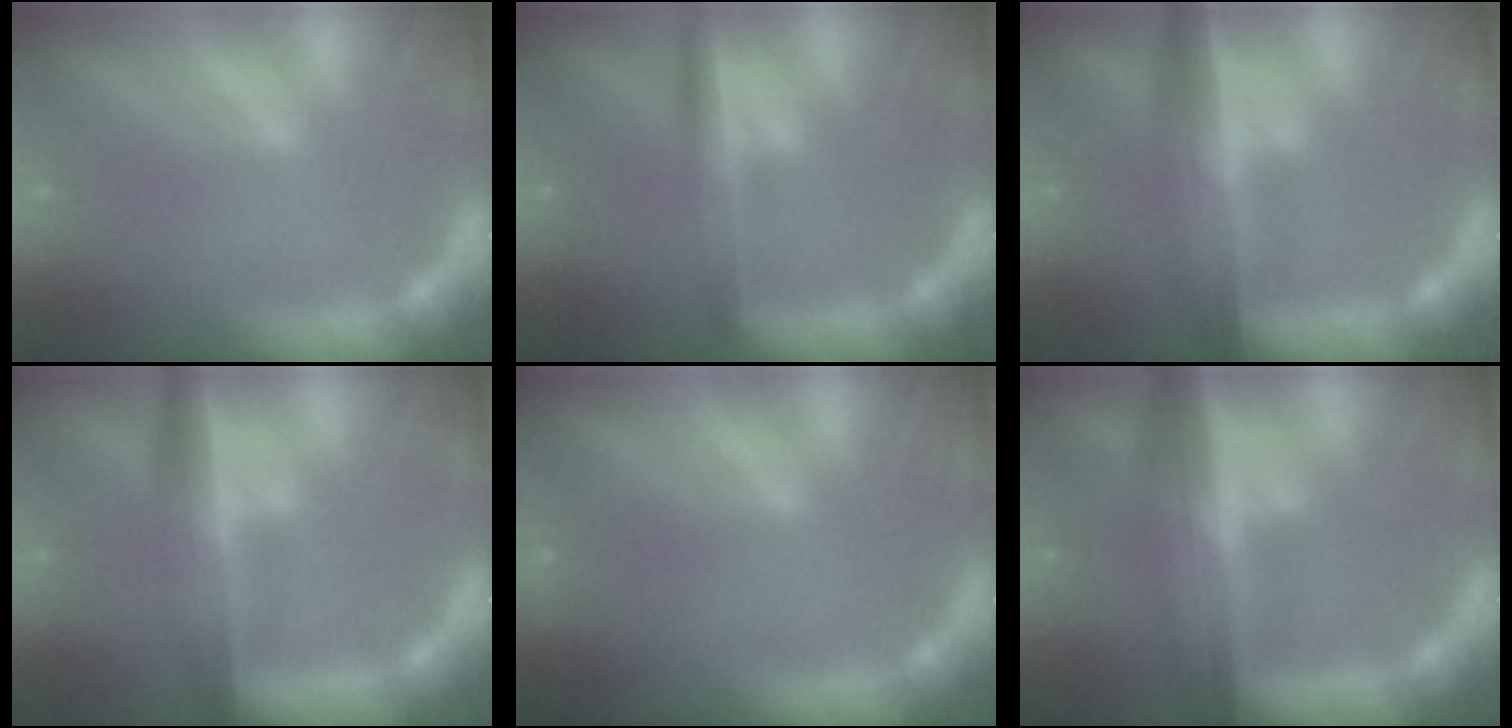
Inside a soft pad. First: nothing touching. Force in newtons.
{"total": 4.0}
{"total": 7.5}
{"total": 6.6}
{"total": 0.9}
{"total": 9.5}